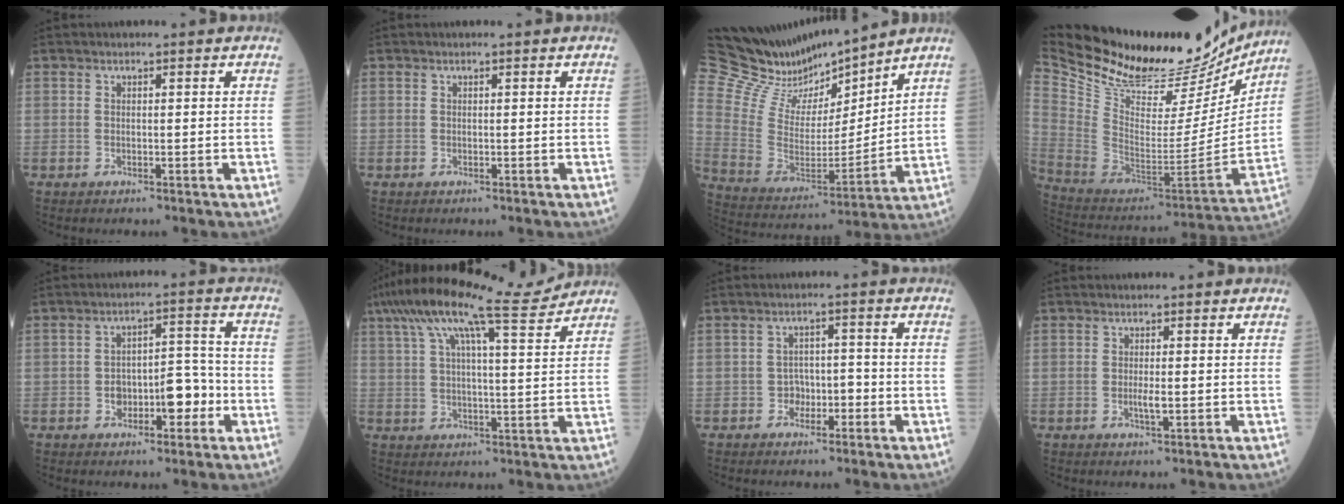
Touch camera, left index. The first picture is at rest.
{"total": 0.0}
{"total": 18.8, "force": [17.2, 3.9, 6.5], "torque": [-0.134, -0.013, 0.312]}
{"total": 29.7, "force": [25.8, 7.8, 12.4], "torque": [-0.225, -0.051, 0.390]}
{"total": 6.5, "force": [-2.4, 3.1, 5.3], "torque": [-0.078, 0.022, -0.035]}
{"total": 14.3, "force": [11.8, 0.6, 8.1], "torque": [-0.155, 0.029, 0.181]}
{"total": 2.6, "force": [-1.5, 1.8, 1.2], "torque": [-0.008, 0.008, -0.029]}
{"total": 1.2, "force": [-0.3, 0.2, 1.1], "torque": [-0.022, -0.006, -0.005]}